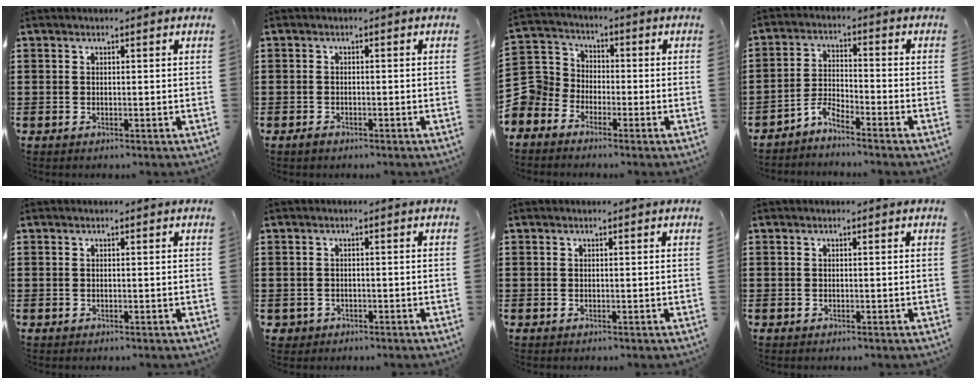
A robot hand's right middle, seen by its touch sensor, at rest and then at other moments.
{"total": 1.0, "force": [-0.8, 0.5, 0.3], "torque": [-0.009, 0.000, -0.017]}
{"total": 6.1, "force": [-3.2, 5.2, 0.7], "torque": [-0.063, 0.008, -0.075]}
{"total": 3.9, "force": [-3.8, 0.2, 0.8], "torque": [-0.026, 0.004, -0.081]}
{"total": 0.0}
{"total": 1.4, "force": [-1.0, 1.0, 0.0], "torque": [-0.006, 0.001, -0.023]}
{"total": 0.0}
{"total": 0.0}